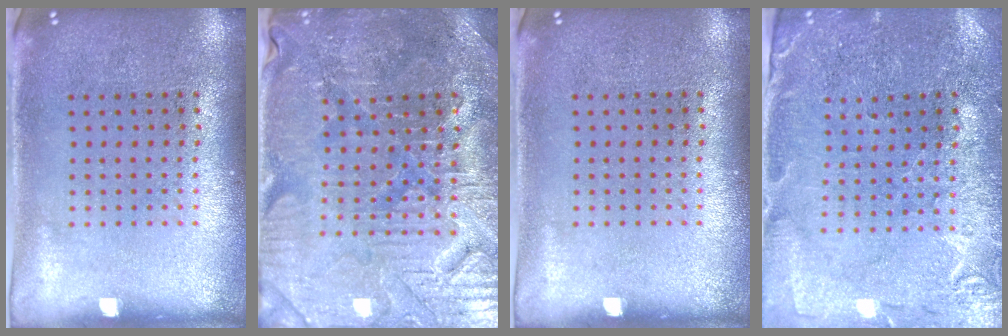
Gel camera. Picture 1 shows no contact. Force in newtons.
{"total": 3.6, "press": 3.5, "slide": 0.5}
{"total": 0.0}
{"total": 0.5, "press": 0.5, "slide": 0.2}